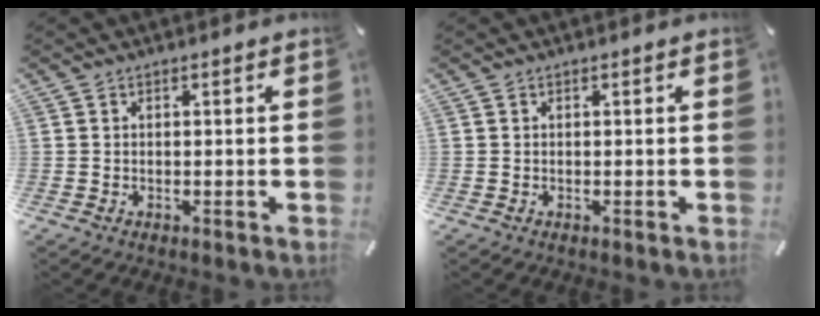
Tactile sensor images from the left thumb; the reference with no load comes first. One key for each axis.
{"total": 0.0}